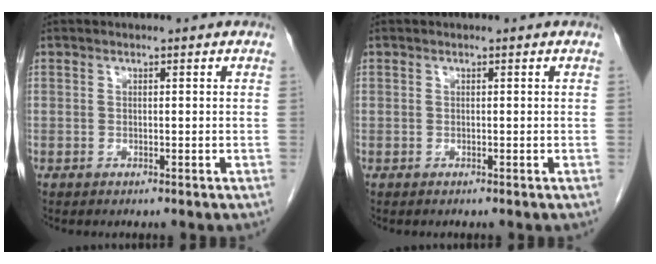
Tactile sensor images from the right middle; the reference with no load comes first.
{"total": 0.0}